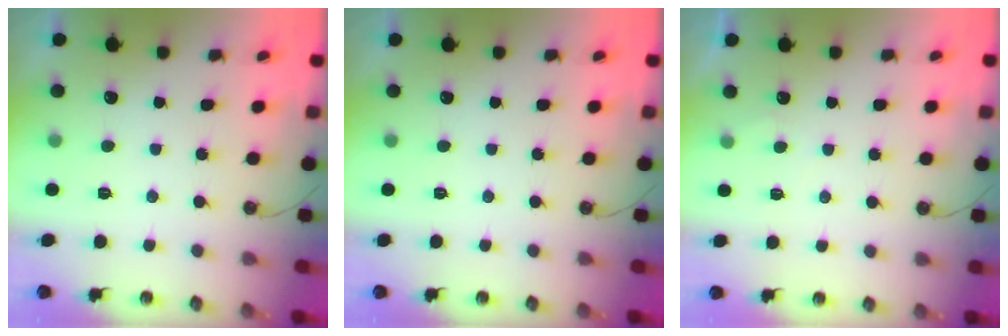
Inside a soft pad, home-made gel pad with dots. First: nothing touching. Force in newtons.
{"total": 0.0}
{"total": 2.8, "press": 2.8, "slide": 0.3}